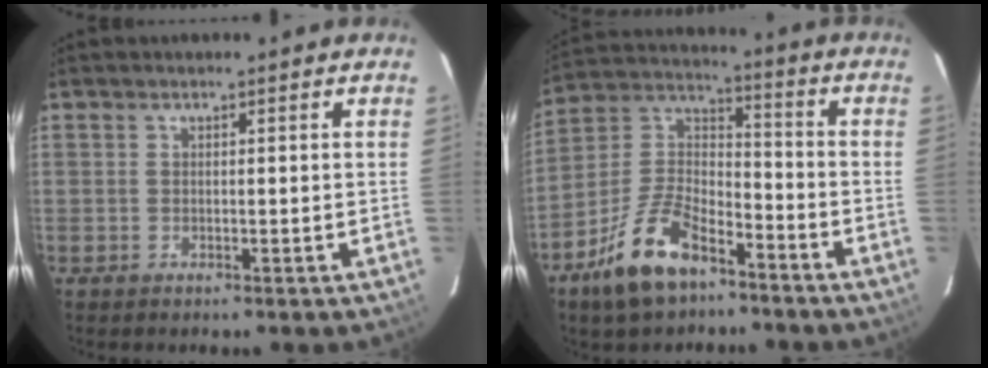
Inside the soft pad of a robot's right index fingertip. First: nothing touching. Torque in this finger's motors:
{"motor_torque": [1.08, -1.06, 0.74, 0.15]}